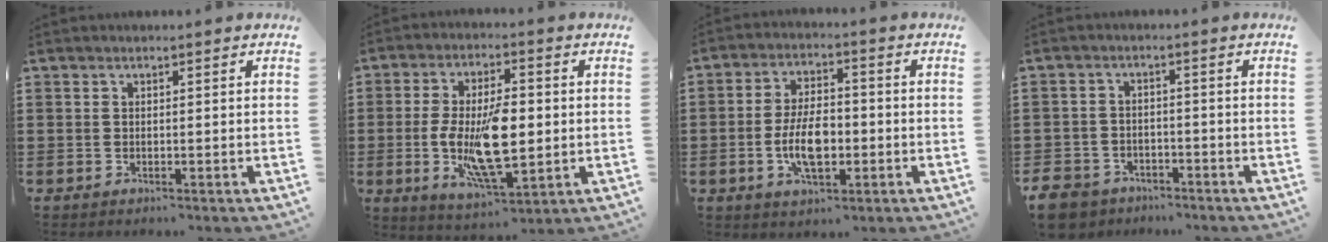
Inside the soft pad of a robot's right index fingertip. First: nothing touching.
{"total": 12.4, "force": [-1.0, 5.0, 11.3], "torque": [-0.227, -0.011, -0.019]}
{"total": 8.0, "force": [-1.8, 3.8, 6.8], "torque": [-0.136, 0.001, -0.039]}
{"total": 4.7, "force": [-4.4, 1.6, 0.5], "torque": [-0.038, 0.000, -0.097]}